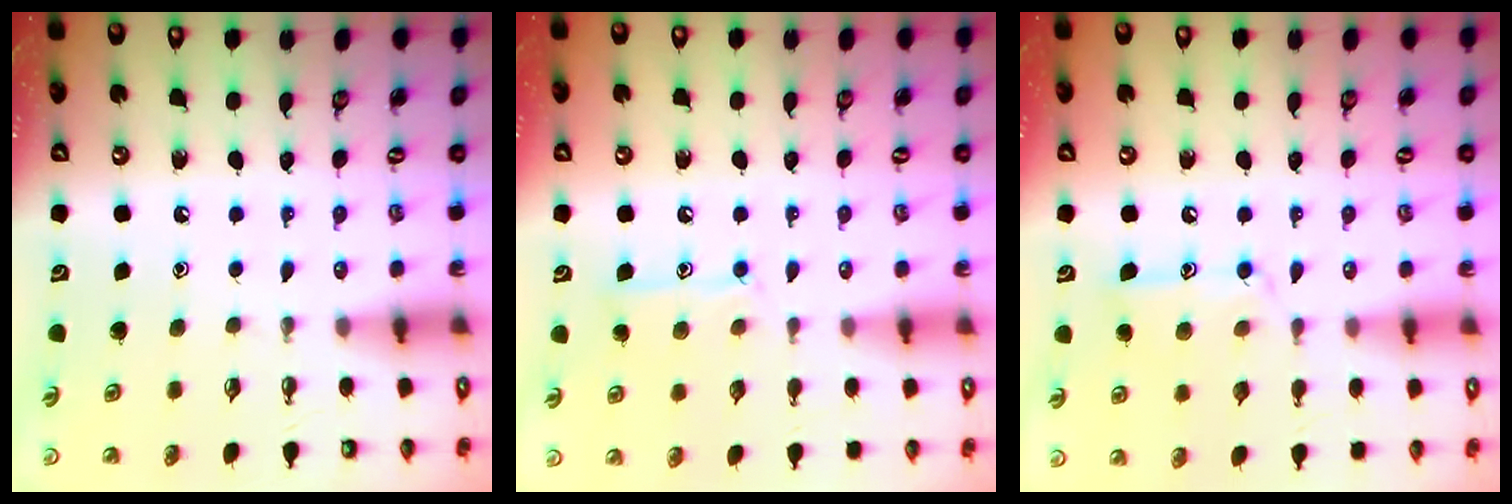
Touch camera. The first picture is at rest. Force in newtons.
{"total": 9.7, "press": 9.7, "slide": 0.7}
{"total": 12.4, "press": 12.4, "slide": 0.8}